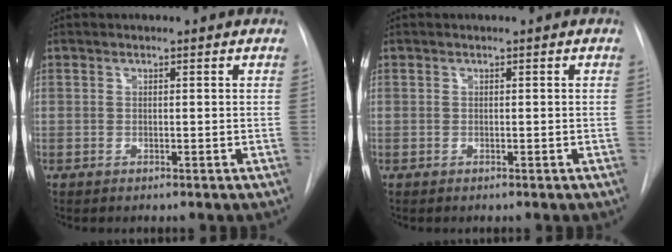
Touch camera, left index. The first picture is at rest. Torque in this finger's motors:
{"motor_torque": [0.18, 0.18, -0.01, -0.01]}